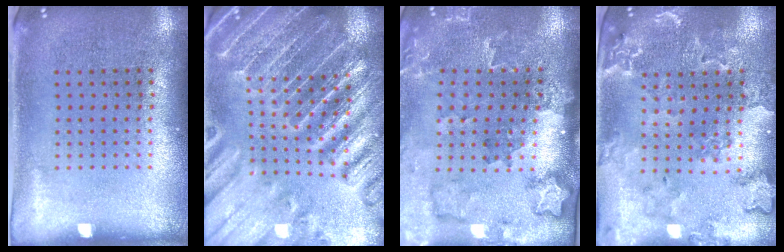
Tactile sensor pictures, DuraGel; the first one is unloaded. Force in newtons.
{"total": 4.3, "press": 4.0, "slide": 1.6}
{"total": 1.9, "press": 1.8, "slide": 0.4}
{"total": 1.4, "press": 1.4, "slide": 0.3}